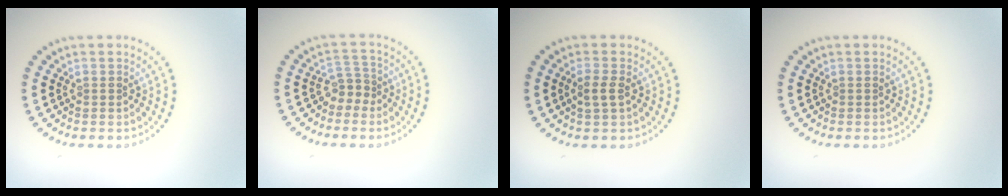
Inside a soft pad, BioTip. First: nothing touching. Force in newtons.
{"total": 1.9, "press": 1.3, "slide": 1.4}
{"total": 1.6, "press": 1.5, "slide": 0.5}
{"total": 0.0}